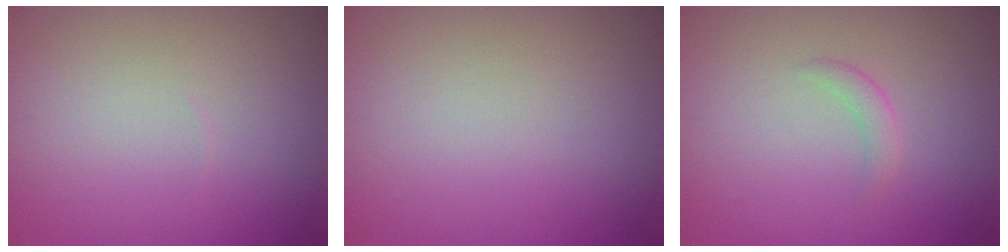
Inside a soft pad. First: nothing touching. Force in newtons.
{"total": 0.0}
{"total": 1.2, "press": 1.2, "slide": 0.1}